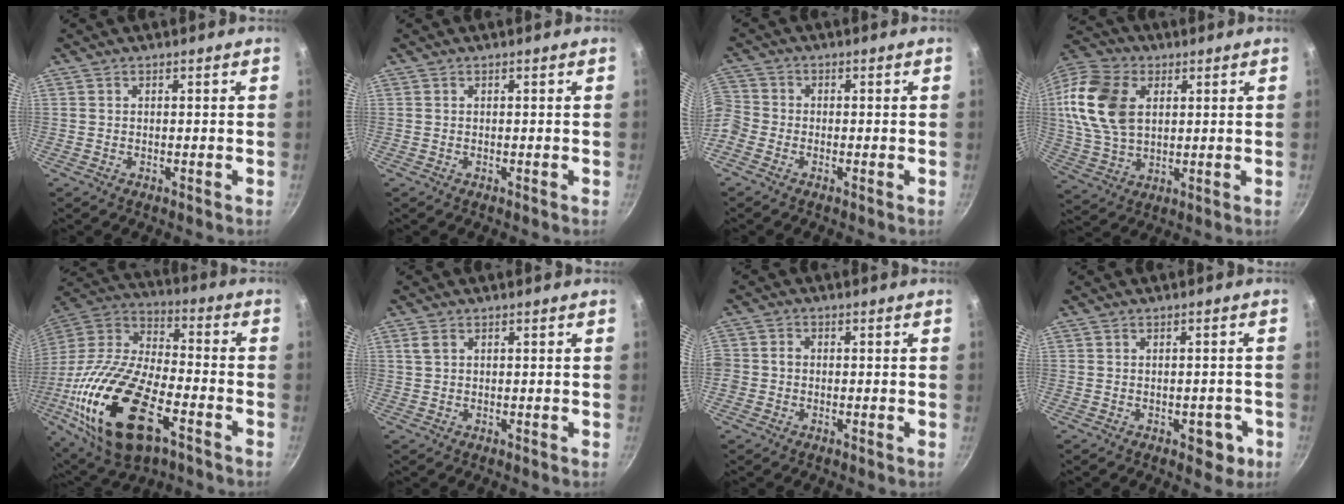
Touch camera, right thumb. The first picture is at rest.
{"total": 0.0}
{"total": 6.7, "force": [-2.6, 5.6, 2.8], "torque": [-0.070, 0.020, -0.072]}
{"total": 17.4, "force": [3.8, 11.7, 12.3], "torque": [-0.233, 0.002, 0.070]}
{"total": 27.9, "force": [-10.4, 13.6, 22.0], "torque": [-0.419, 0.021, -0.198]}
{"total": 1.7, "force": [0.7, 1.2, 1.1], "torque": [-0.019, 0.003, 0.014]}
{"total": 3.3, "force": [-0.7, 2.9, 1.4], "torque": [-0.025, 0.013, -0.020]}
{"total": 4.3, "force": [-1.7, 2.8, 2.8], "torque": [-0.006, 0.014, -0.013]}